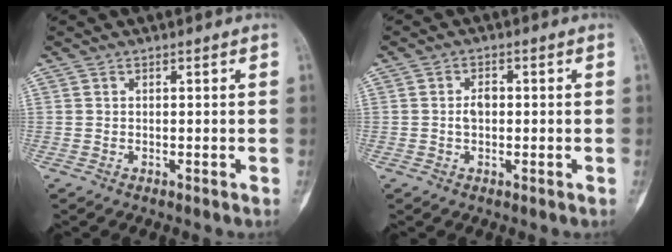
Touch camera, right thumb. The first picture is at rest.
{"total": 2.3, "force": [0.0, 1.7, 1.6], "torque": [-0.021, 0.006, -0.004]}